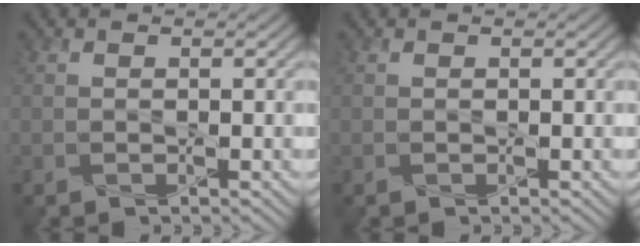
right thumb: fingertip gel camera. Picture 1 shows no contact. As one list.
[{"total": 0.0}]